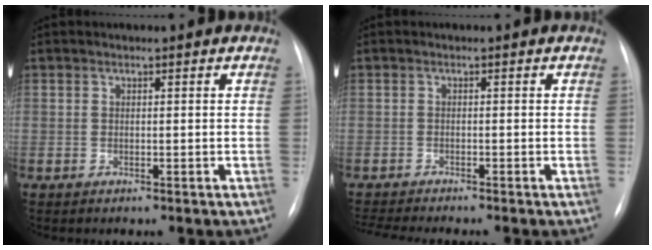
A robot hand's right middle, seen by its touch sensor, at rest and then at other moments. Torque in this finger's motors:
{"motor_torque": [0.12, -0.12, 0.05, 0.01]}